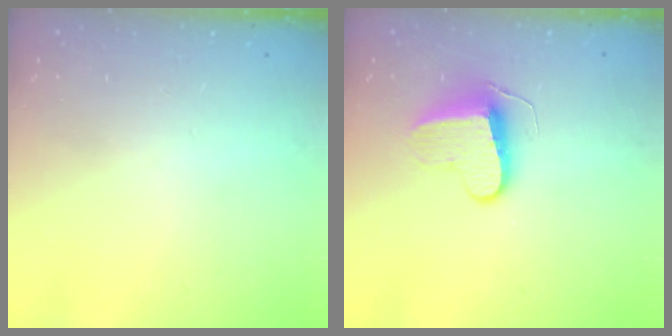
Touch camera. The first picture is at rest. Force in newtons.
{"total": 9.2, "press": 9.2, "slide": 0.4}